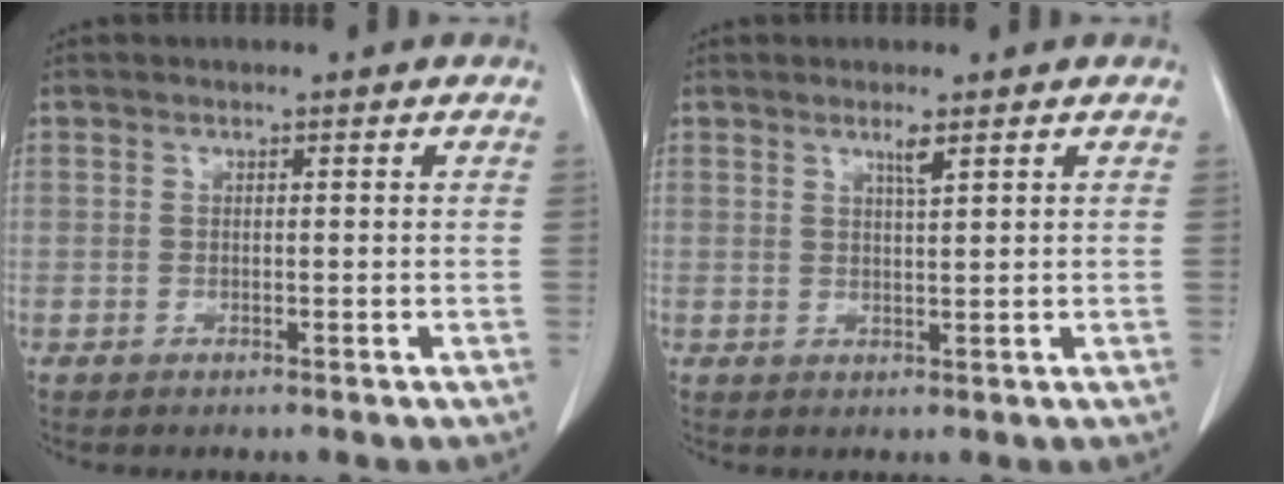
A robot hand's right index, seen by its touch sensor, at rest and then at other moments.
{"total": 1.8, "force": [1.1, -0.2, 1.4], "torque": [-0.025, -0.005, 0.021]}